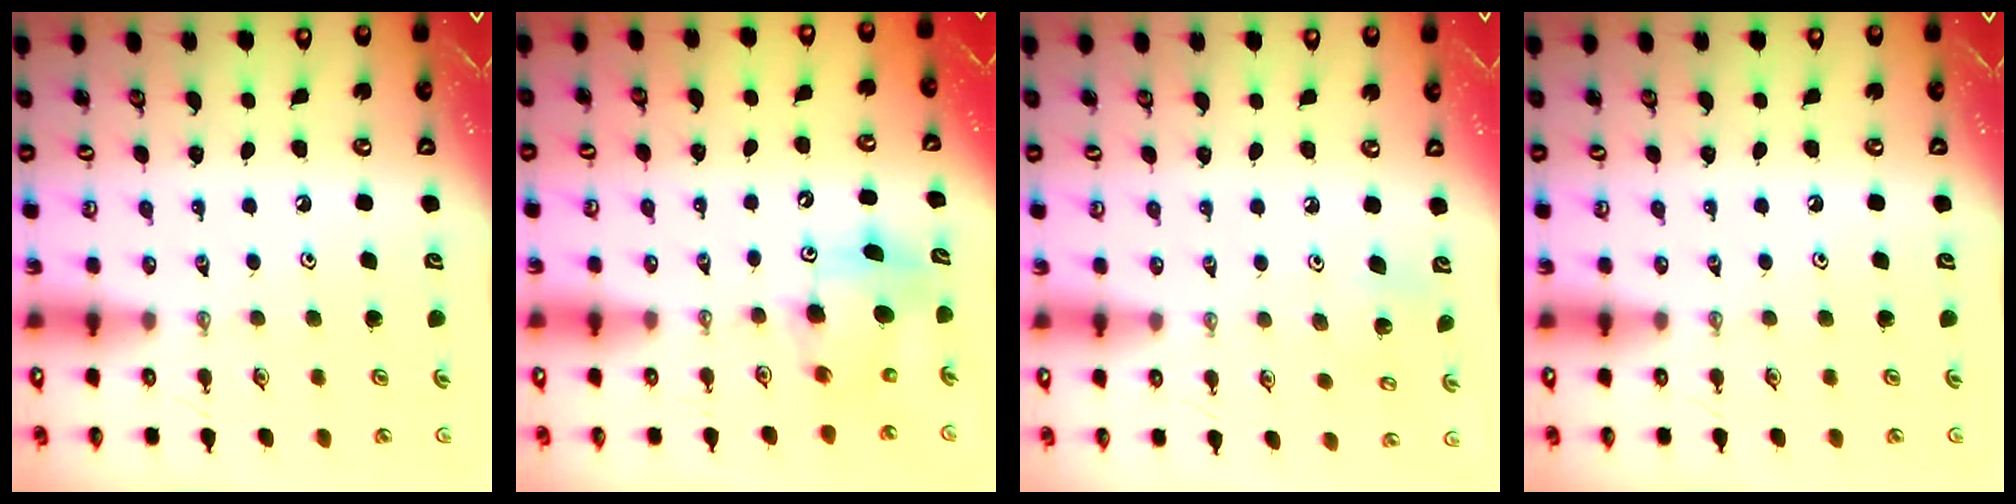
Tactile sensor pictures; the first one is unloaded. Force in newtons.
{"total": 8.0, "press": 7.8, "slide": 2.0}
{"total": 6.1, "press": 6.1, "slide": 0.5}
{"total": 0.0}